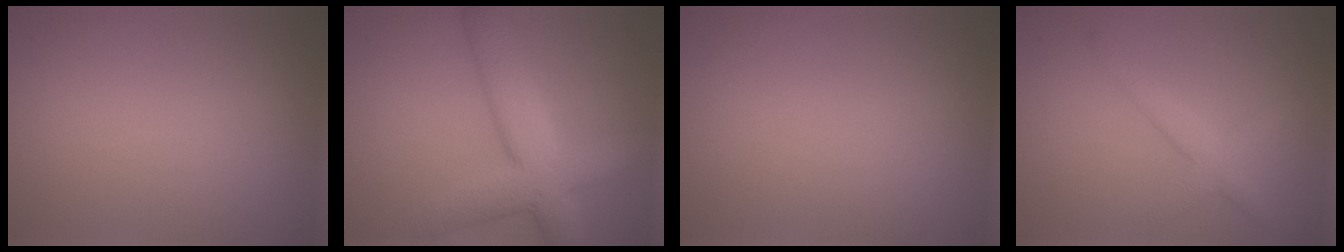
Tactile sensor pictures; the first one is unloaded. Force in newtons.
{"total": 7.6, "press": 7.5, "slide": 0.6}
{"total": 0.0}
{"total": 2.6, "press": 2.6, "slide": 0.1}